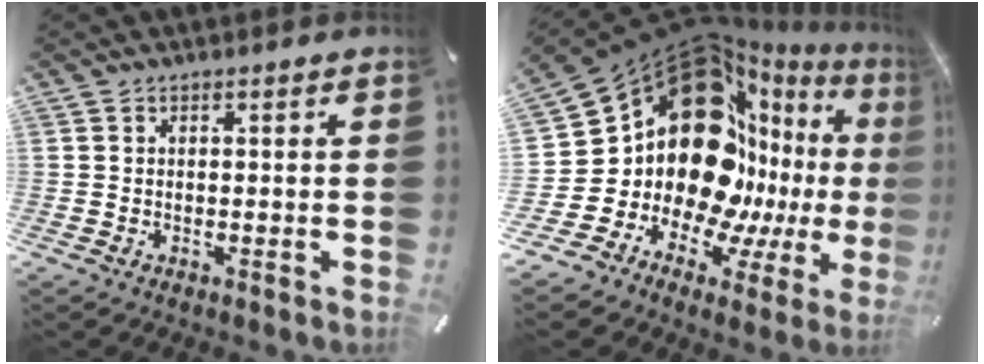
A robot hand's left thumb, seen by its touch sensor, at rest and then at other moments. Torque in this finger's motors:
{"motor_torque": [1.47, 3.54, 2.77, 0.00, 0.23]}